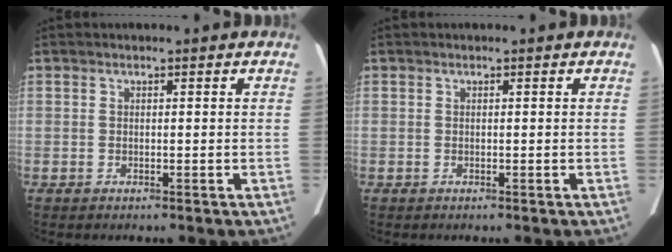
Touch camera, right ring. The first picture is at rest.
{"total": 0.0}